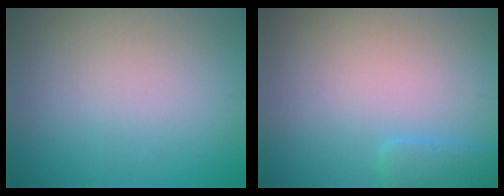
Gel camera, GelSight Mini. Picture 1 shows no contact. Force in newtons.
{"total": 1.9, "press": 1.9, "slide": 0.1}